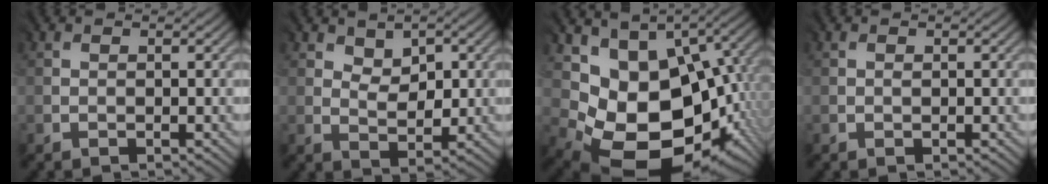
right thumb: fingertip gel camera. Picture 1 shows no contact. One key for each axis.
{"total": 3.7, "fx": 1.9, "fy": 2.3, "fz": 2.1, "tx": -0.033, "ty": -0.008, "tz": 0.035}
{"total": 14.8, "fx": 0.7, "fy": 10.6, "fz": 10.4, "tx": -0.176, "ty": -0.037, "tz": 0.047}
{"total": 0.0}